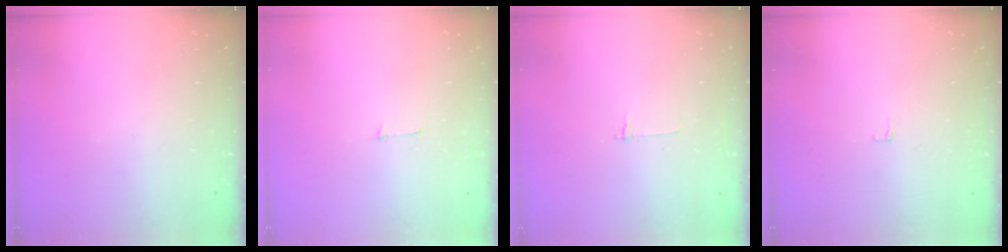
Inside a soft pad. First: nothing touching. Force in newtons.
{"total": 3.7, "press": 3.7, "slide": 0.3}
{"total": 2.7, "press": 2.7, "slide": 0.3}
{"total": 2.4, "press": 2.4, "slide": 0.2}